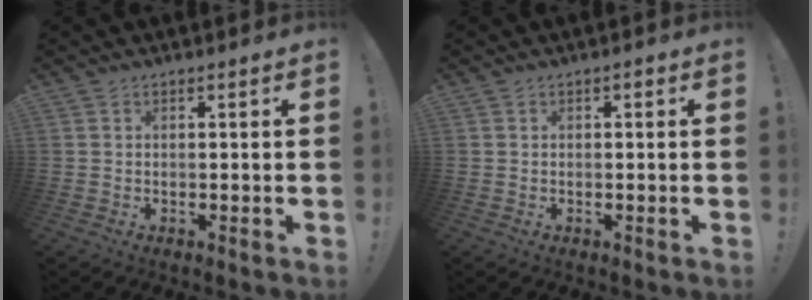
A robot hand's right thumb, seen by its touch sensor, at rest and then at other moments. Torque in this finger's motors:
{"motor_torque": [-0.01, 0.12, 0.29, 0.08, -0.05]}